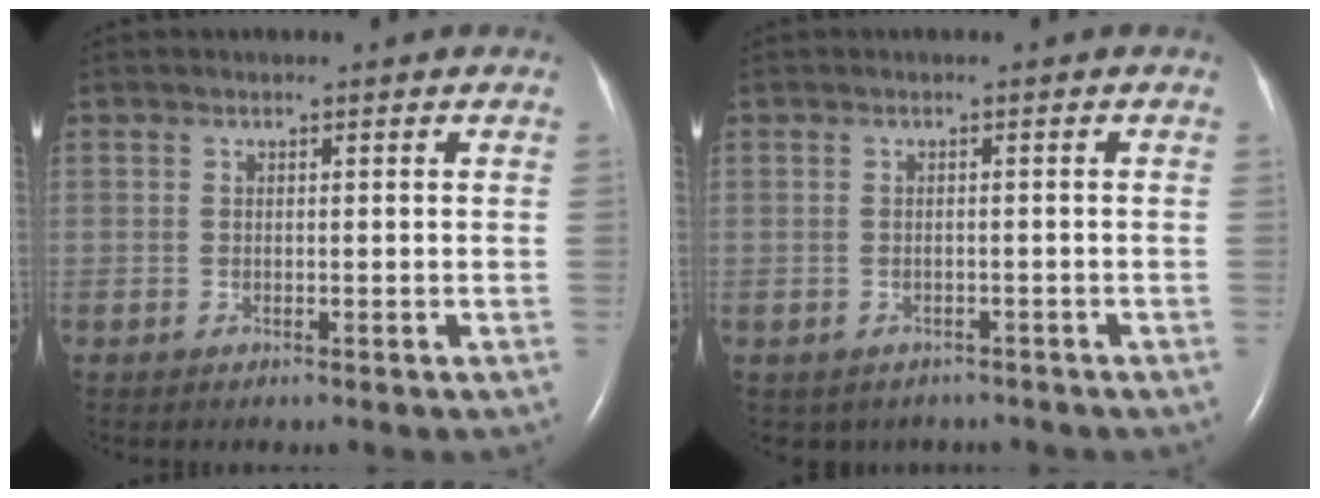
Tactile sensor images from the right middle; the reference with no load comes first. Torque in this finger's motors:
{"motor_torque": [-0.09, 0.10, -0.06, 0.01]}